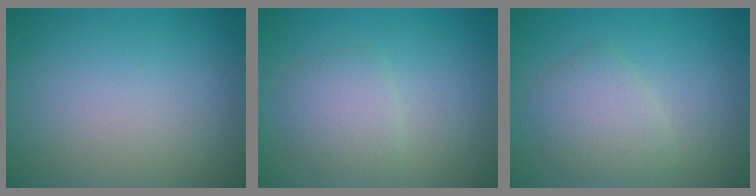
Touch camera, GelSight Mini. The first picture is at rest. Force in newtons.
{"total": 2.3, "press": 2.3, "slide": 0.0}
{"total": 2.9, "press": 2.9, "slide": 0.0}